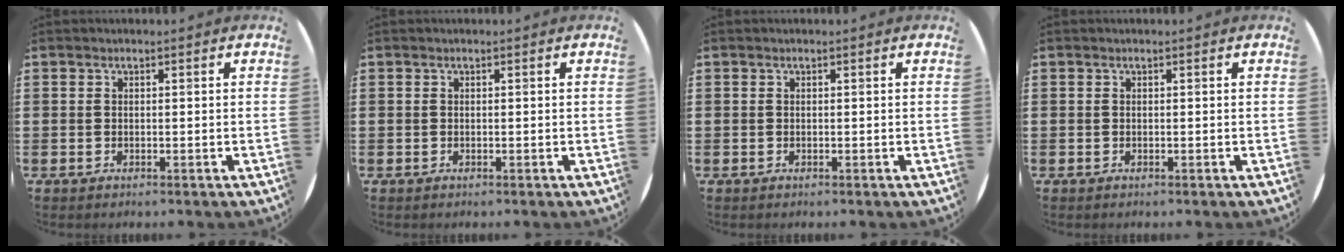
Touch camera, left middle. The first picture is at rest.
{"total": 0.0}
{"total": 0.0}
{"total": 0.0}